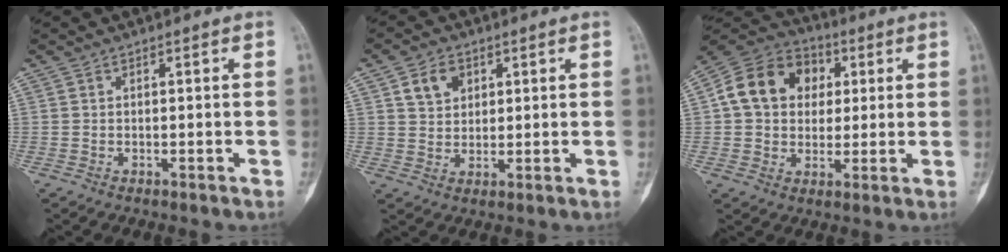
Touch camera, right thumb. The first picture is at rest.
{"total": 5.6, "force": [2.4, 4.2, 2.8], "torque": [-0.027, -0.009, 0.043]}
{"total": 14.7, "force": [2.7, 11.9, 8.2], "torque": [-0.120, 0.016, 0.037]}